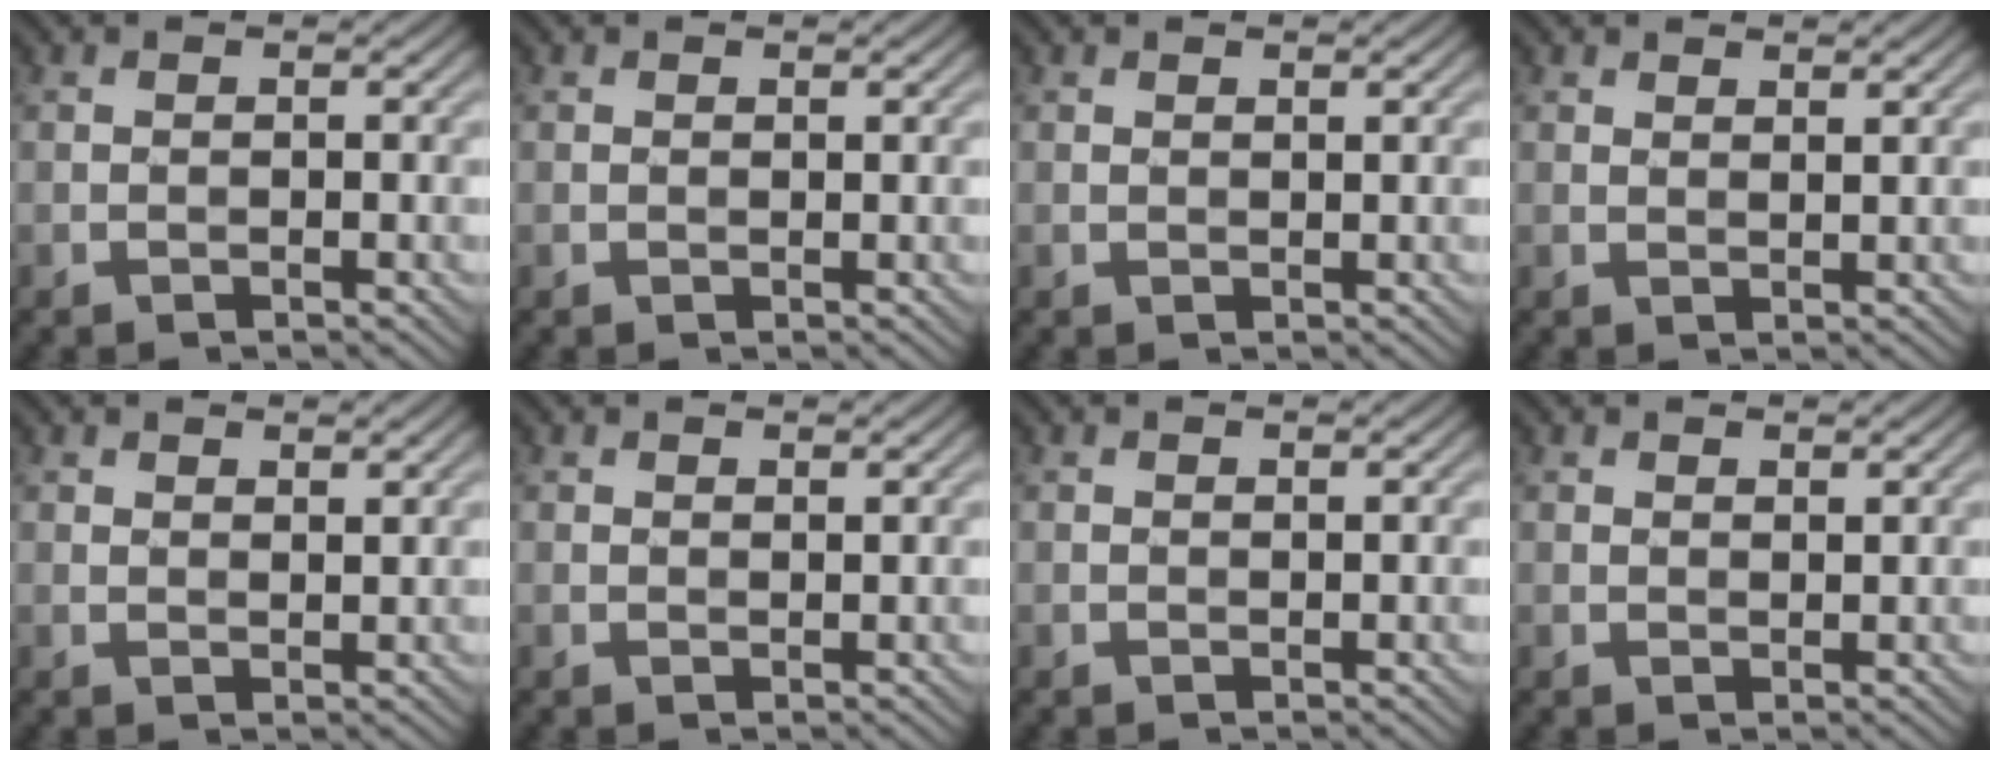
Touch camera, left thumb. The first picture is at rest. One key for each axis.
{"total": 0.8, "fx": 0.5, "fy": 0.4, "fz": 0.4, "tx": -0.005, "ty": 0.001, "tz": 0.012}
{"total": 1.0, "fx": 0.8, "fy": 0.5, "fz": 0.5, "tx": -0.006, "ty": 0.001, "tz": 0.019}
{"total": 2.2, "fx": 1.7, "fy": 0.7, "fz": 1.1, "tx": -0.014, "ty": -0.002, "tz": 0.034}
{"total": 2.5, "fx": 1.9, "fy": 1.0, "fz": 1.3, "tx": -0.019, "ty": -0.001, "tz": 0.039}
{"total": 1.5, "fx": 1.1, "fy": 0.7, "fz": 0.8, "tx": -0.009, "ty": 0.000, "tz": 0.025}
{"total": 0.9, "fx": 0.6, "fy": 0.4, "fz": 0.4, "tx": -0.006, "ty": 0.001, "tz": 0.015}
{"total": 2.0, "fx": 1.5, "fy": 0.9, "fz": 1.0, "tx": -0.013, "ty": 0.000, "tz": 0.032}